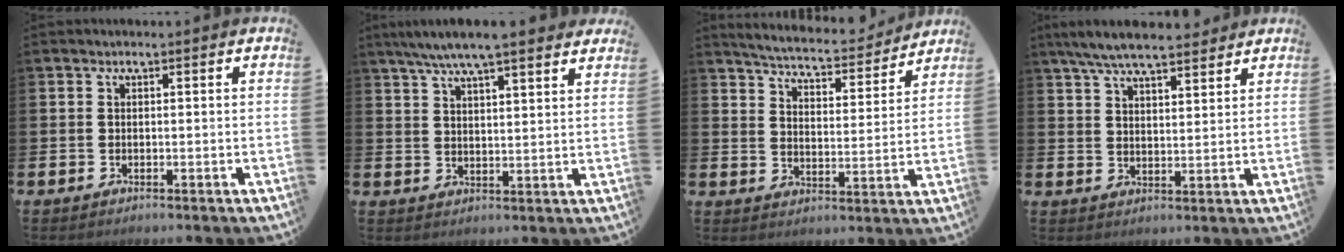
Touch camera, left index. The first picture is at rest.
{"total": 6.9, "force": [6.4, 0.5, 2.6], "torque": [-0.062, -0.021, 0.115]}
{"total": 5.6, "force": [5.5, 0.4, 1.0], "torque": [-0.040, -0.047, 0.092]}
{"total": 6.8, "force": [6.3, 1.1, 2.2], "torque": [-0.059, -0.022, 0.116]}